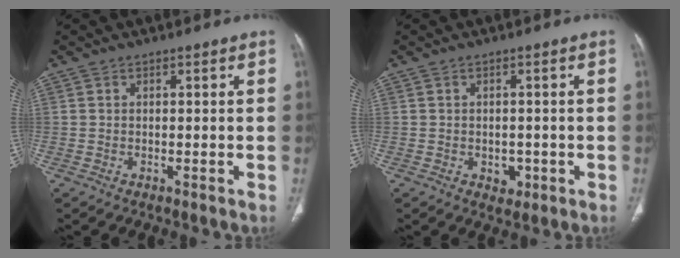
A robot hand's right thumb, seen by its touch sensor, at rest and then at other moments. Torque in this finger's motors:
{"motor_torque": [3.49, 0.23, 0.43, -0.25, -0.01]}